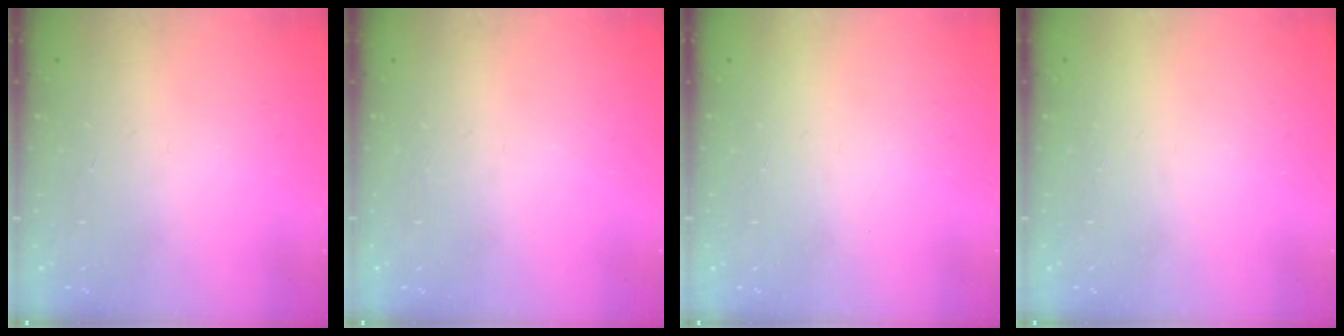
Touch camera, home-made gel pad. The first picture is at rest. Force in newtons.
{"total": 0.0}
{"total": 1.5, "press": 1.5, "slide": 0.1}
{"total": 1.5, "press": 1.5, "slide": 0.1}